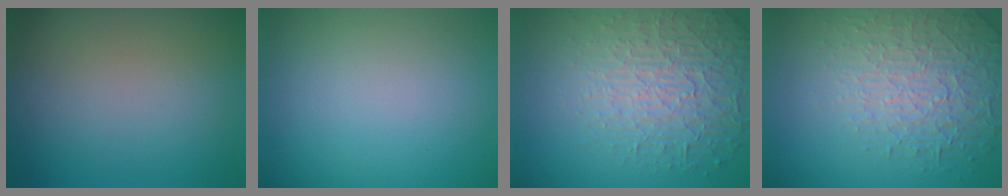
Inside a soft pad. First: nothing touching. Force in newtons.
{"total": 0.0}
{"total": 6.4, "press": 5.0, "slide": 4.0}
{"total": 4.2, "press": 4.0, "slide": 1.3}